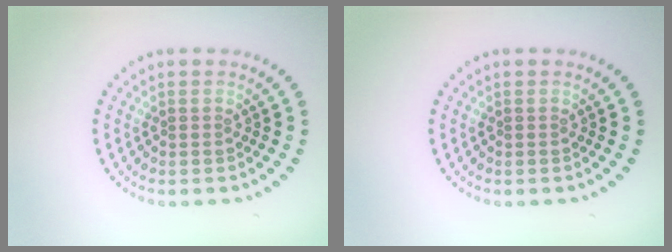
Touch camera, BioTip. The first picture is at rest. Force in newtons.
{"total": 0.0}